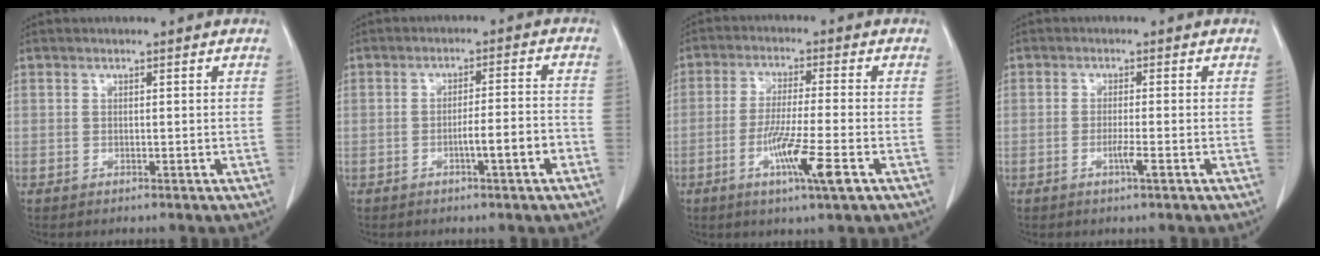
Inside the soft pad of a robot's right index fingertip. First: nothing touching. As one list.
[{"total": 5.3, "force": [-2.4, 0.0, 4.8], "torque": [-0.069, 0.006, -0.035]}, {"total": 8.9, "force": [-3.8, -0.4, 8.1], "torque": [-0.147, -0.021, -0.068]}, {"total": 2.3, "force": [-1.0, -0.2, 2.1], "torque": [-0.039, -0.002, -0.019]}]